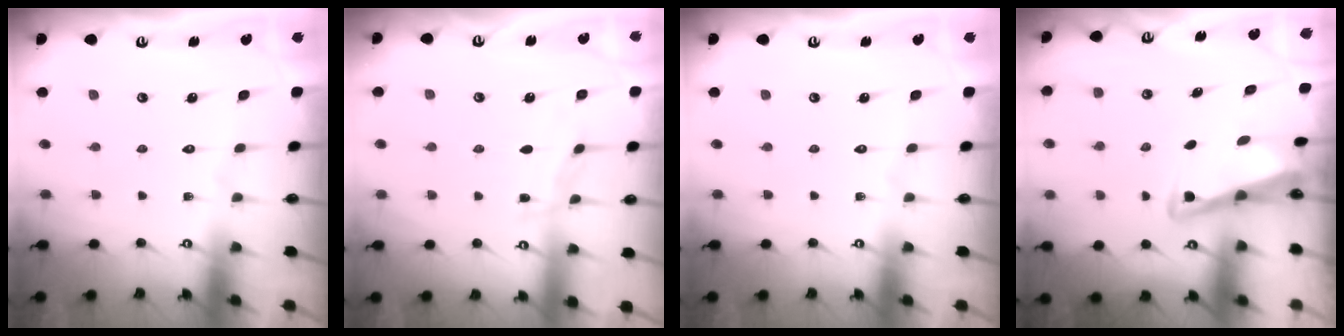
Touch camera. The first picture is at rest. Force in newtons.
{"total": 2.9, "press": 2.9, "slide": 0.3}
{"total": 0.0}
{"total": 3.5, "press": 3.4, "slide": 0.8}